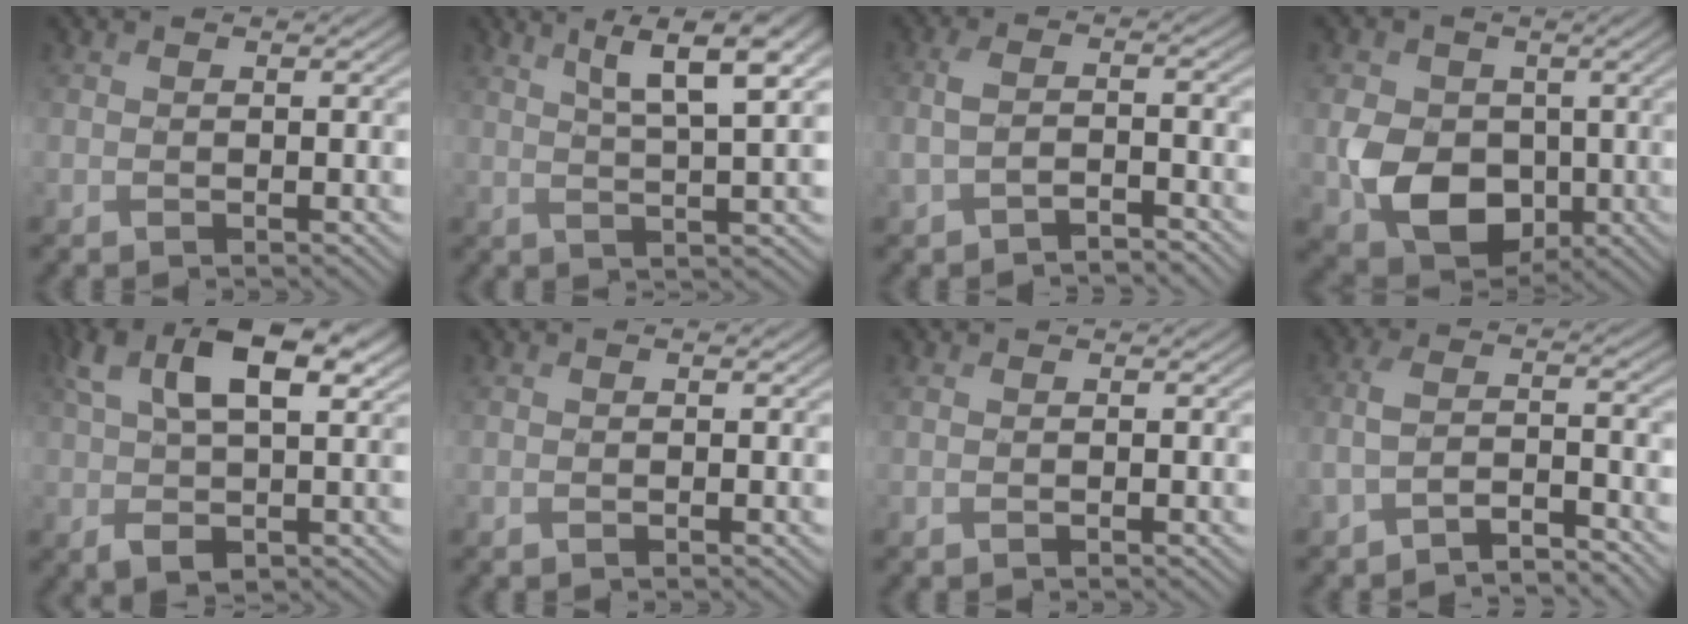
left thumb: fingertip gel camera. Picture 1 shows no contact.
{"total": 8.5, "force": [4.3, 1.4, 7.2], "torque": [-0.119, 0.016, 0.078]}
{"total": 3.2, "force": [-2.1, 1.1, 2.2], "torque": [-0.052, 0.000, -0.047]}
{"total": 8.7, "force": [-1.2, 6.9, 5.1], "torque": [-0.113, -0.014, -0.024]}
{"total": 10.0, "force": [2.5, 5.1, 8.3], "torque": [-0.164, 0.002, 0.040]}
{"total": 0.7, "force": [0.3, 0.3, 0.5], "torque": [-0.011, 0.002, 0.004]}
{"total": 0.6, "force": [0.3, 0.2, 0.5], "torque": [-0.017, 0.003, 0.005]}
{"total": 4.3, "force": [-3.3, 1.1, 2.6], "torque": [-0.055, 0.000, -0.070]}